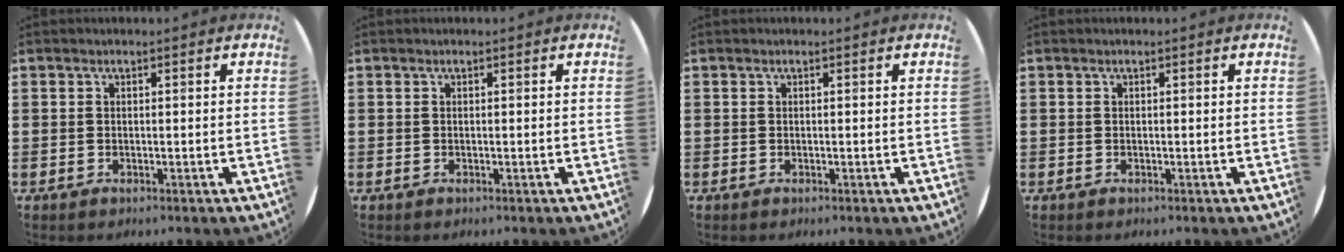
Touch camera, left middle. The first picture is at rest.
{"total": 0.0}
{"total": 0.0}
{"total": 0.0}